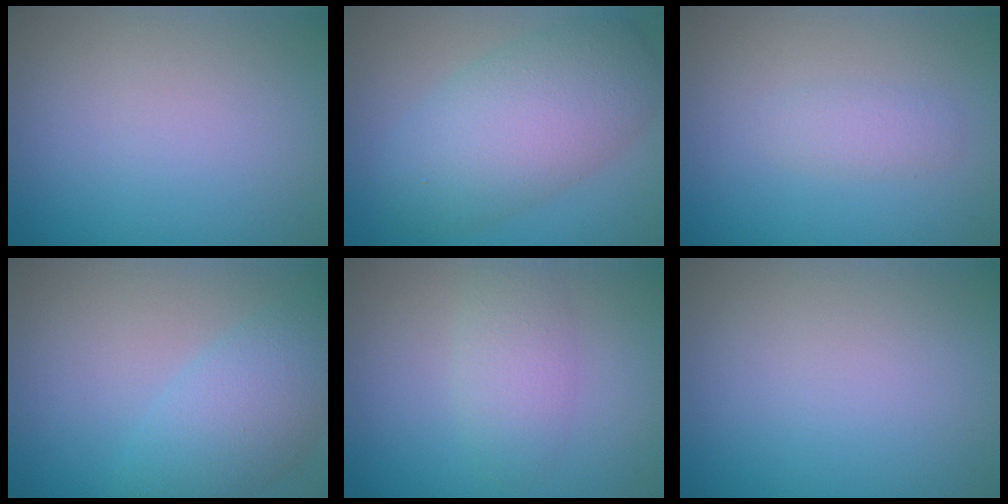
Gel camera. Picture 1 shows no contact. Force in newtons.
{"total": 7.5, "press": 7.5, "slide": 0.1}
{"total": 1.5, "press": 1.5, "slide": 0.0}
{"total": 5.0, "press": 5.0, "slide": 0.1}
{"total": 2.8, "press": 2.8, "slide": 0.1}
{"total": 0.0}